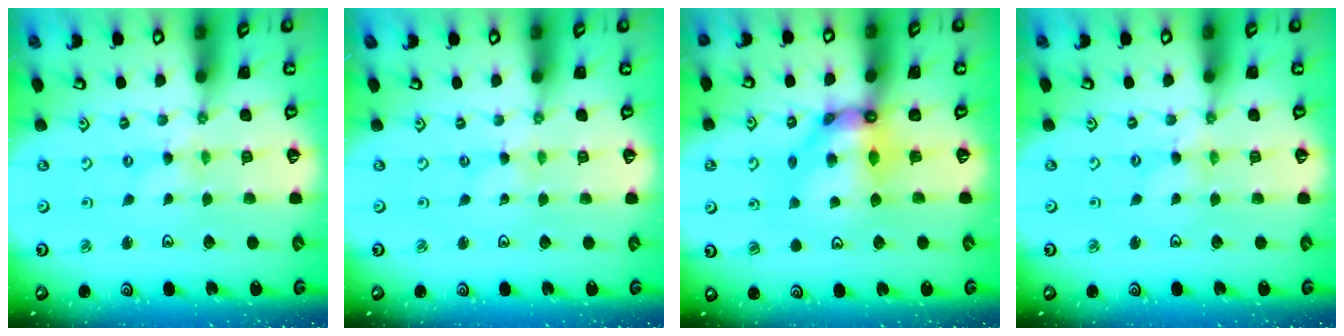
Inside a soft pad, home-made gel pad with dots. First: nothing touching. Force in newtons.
{"total": 0.0}
{"total": 10.0, "press": 9.9, "slide": 1.4}
{"total": 1.2, "press": 1.1, "slide": 0.2}